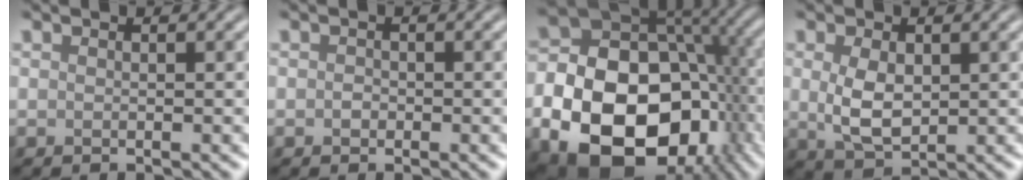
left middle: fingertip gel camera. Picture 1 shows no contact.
{"total": 0.6, "force": [-0.2, 0.5, 0.2], "torque": [-0.003, -0.002, -0.005]}
{"total": 18.8, "force": [-5.5, 13.4, 12.0], "torque": [-0.199, -0.028, -0.081]}
{"total": 3.8, "force": [0.4, 2.2, 3.0], "torque": [-0.071, 0.000, 0.014]}